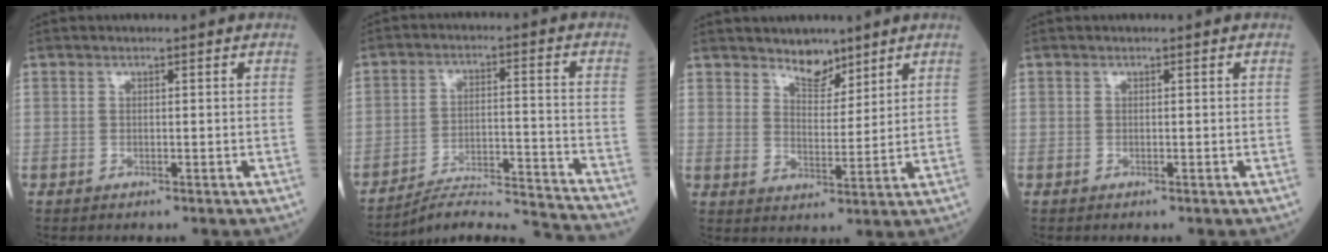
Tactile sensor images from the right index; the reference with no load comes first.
{"total": 7.5, "force": [-7.4, -1.1, 0.4], "torque": [-0.007, 0.000, -0.114]}
{"total": 4.7, "force": [4.0, 1.8, 1.7], "torque": [-0.028, -0.007, 0.072]}
{"total": 0.0}